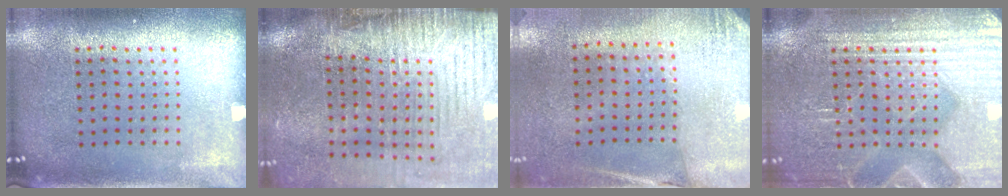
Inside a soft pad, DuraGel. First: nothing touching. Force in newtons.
{"total": 4.4, "press": 3.8, "slide": 2.2}
{"total": 2.7, "press": 2.4, "slide": 1.3}
{"total": 6.6, "press": 6.6, "slide": 1.0}